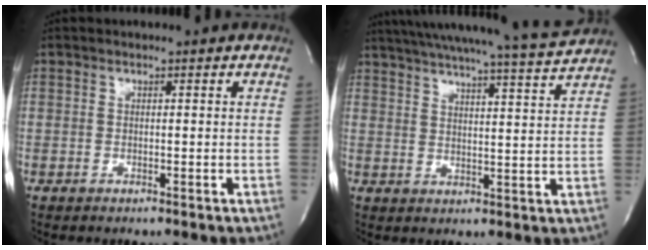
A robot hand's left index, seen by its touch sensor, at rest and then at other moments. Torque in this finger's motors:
{"motor_torque": [0.59, -0.64, 0.39, 0.12]}